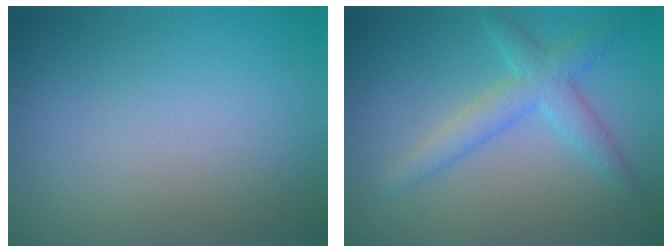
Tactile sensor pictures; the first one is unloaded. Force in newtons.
{"total": 3.5, "press": 3.5, "slide": 0.1}